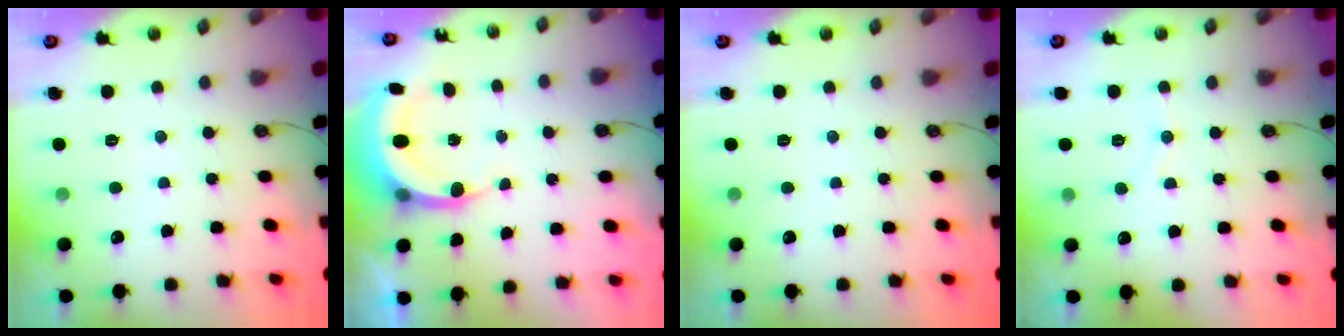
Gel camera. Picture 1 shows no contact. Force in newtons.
{"total": 6.1, "press": 6.1, "slide": 1.0}
{"total": 0.0}
{"total": 4.4, "press": 4.2, "slide": 1.2}